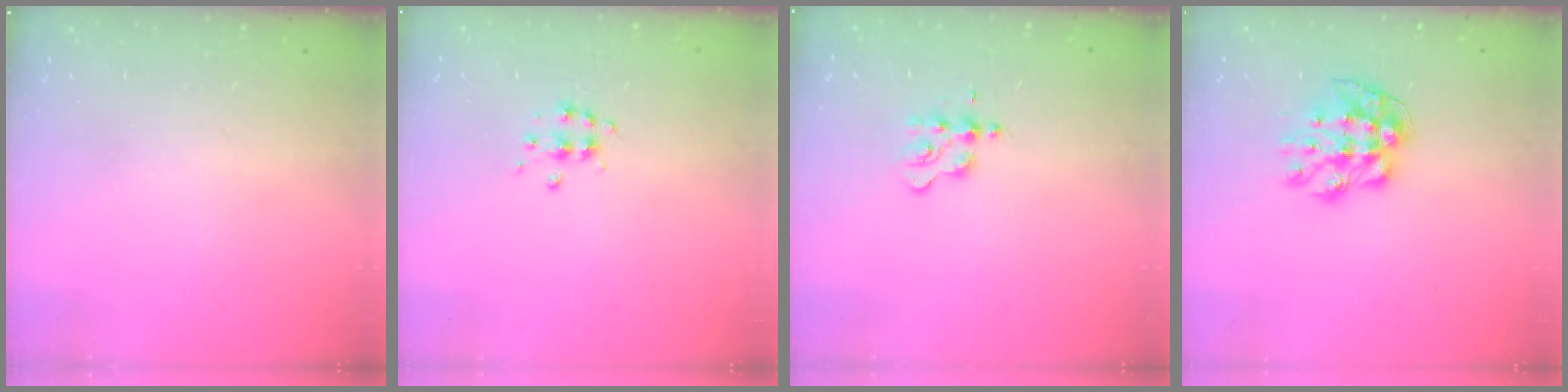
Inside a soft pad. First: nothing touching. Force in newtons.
{"total": 5.5, "press": 5.5, "slide": 0.6}
{"total": 3.5, "press": 3.5, "slide": 0.5}
{"total": 9.7, "press": 9.7, "slide": 0.4}